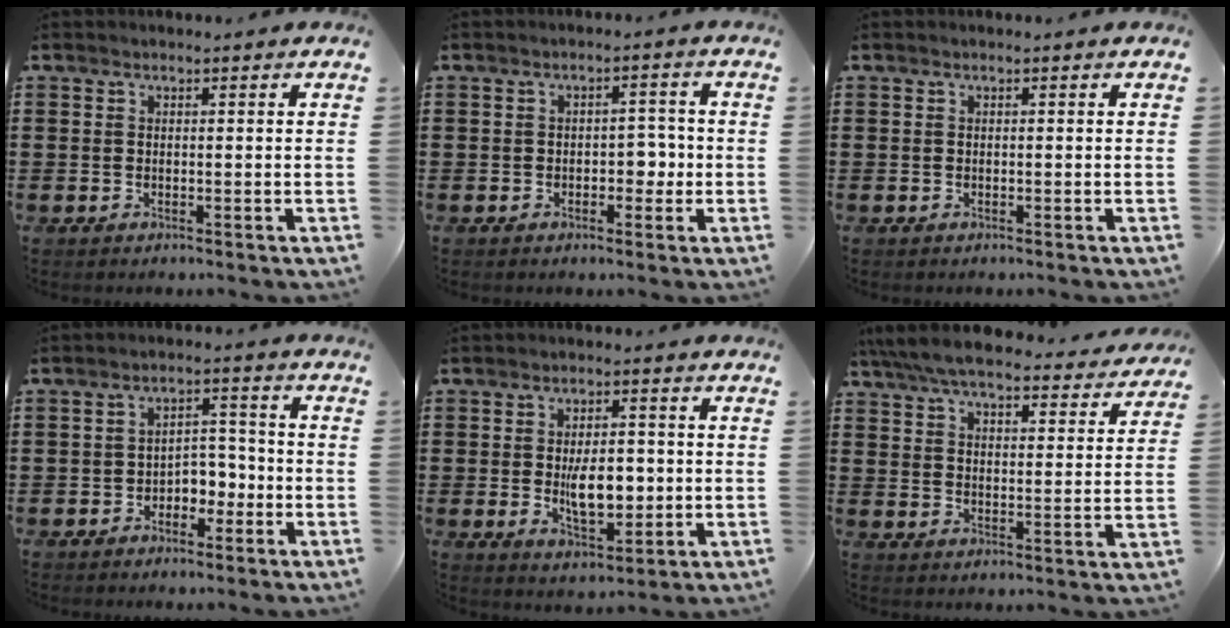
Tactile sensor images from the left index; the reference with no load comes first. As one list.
[{"total": 3.4, "force": [-0.9, 2.0, 2.5], "torque": [-0.043, 0.003, -0.022]}, {"total": 0.0}, {"total": 3.9, "force": [-2.4, 2.6, 1.8], "torque": [-0.040, 0.010, -0.051]}, {"total": 7.3, "force": [-0.4, 3.4, 6.4], "torque": [-0.106, -0.001, -0.012]}, {"total": 7.0, "force": [6.5, 0.8, 2.4], "torque": [-0.075, -0.032, 0.115]}]